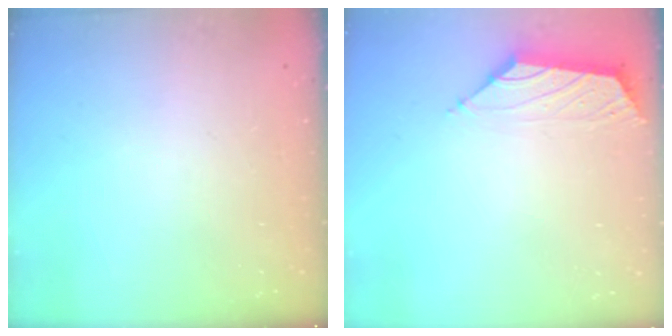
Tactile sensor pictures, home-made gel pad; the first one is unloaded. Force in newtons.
{"total": 1.6, "press": 1.4, "slide": 0.6}